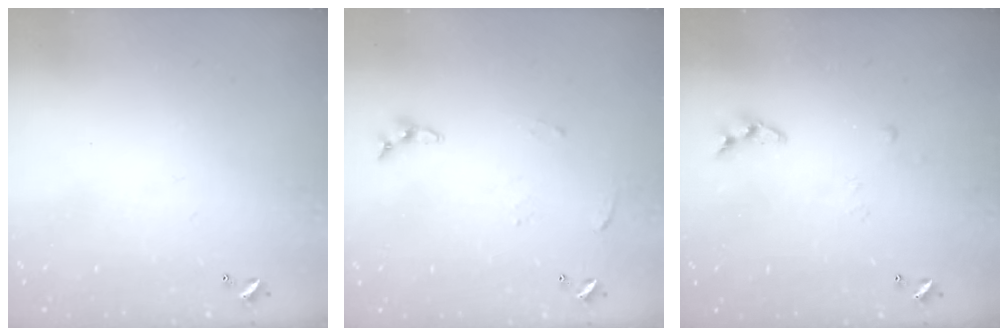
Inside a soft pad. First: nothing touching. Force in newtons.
{"total": 4.3, "press": 4.3, "slide": 0.5}
{"total": 4.3, "press": 4.3, "slide": 0.4}